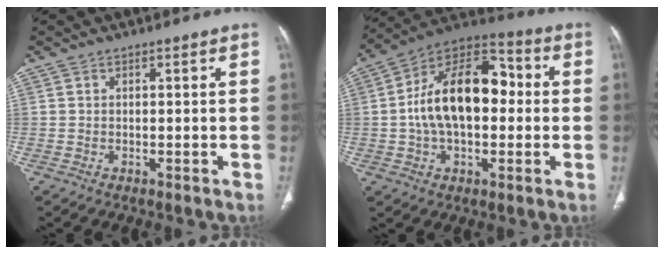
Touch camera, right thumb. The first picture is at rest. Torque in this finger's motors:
{"motor_torque": [-0.15, 2.47, 1.70, -0.46, 0.18]}